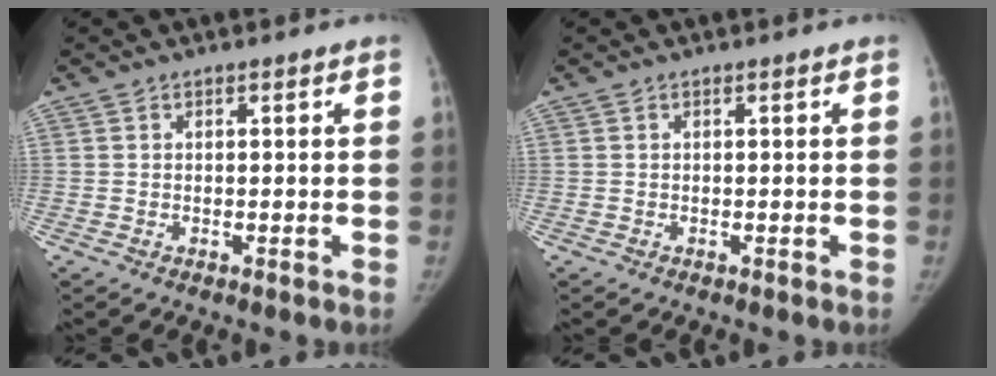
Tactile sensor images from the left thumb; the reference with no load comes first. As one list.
[{"total": 0.0}]